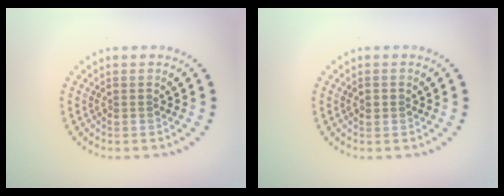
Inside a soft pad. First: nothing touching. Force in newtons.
{"total": 1.1, "press": 1.1, "slide": 0.2}